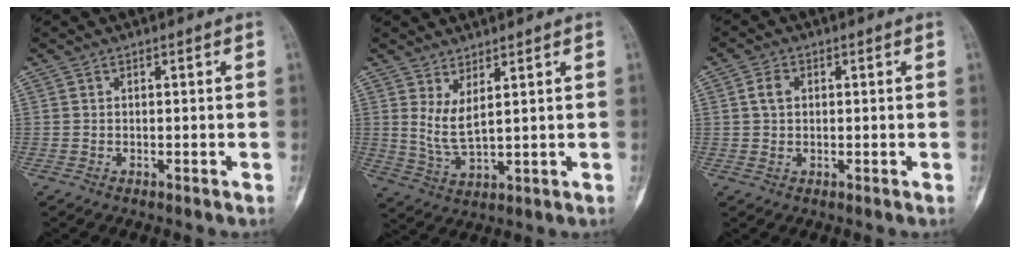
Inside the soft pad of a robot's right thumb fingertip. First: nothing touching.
{"total": 5.3, "force": [2.4, 1.4, 4.5], "torque": [-0.091, -0.033, 0.058]}
{"total": 3.0, "force": [0.6, 2.1, 2.0], "torque": [-0.035, 0.002, 0.012]}